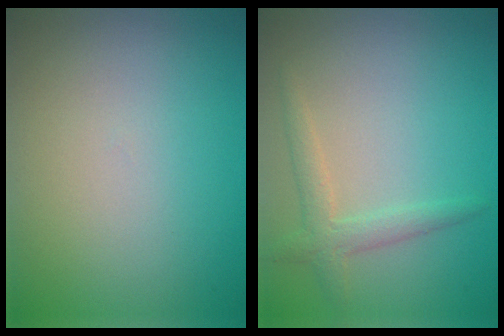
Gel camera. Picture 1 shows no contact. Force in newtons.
{"total": 2.3, "press": 2.3, "slide": 0.1}